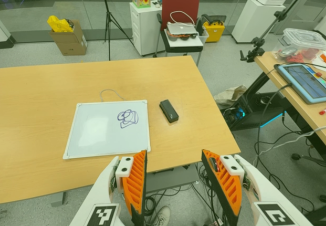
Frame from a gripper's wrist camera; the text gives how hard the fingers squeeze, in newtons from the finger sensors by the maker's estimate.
{"total": 0.0}